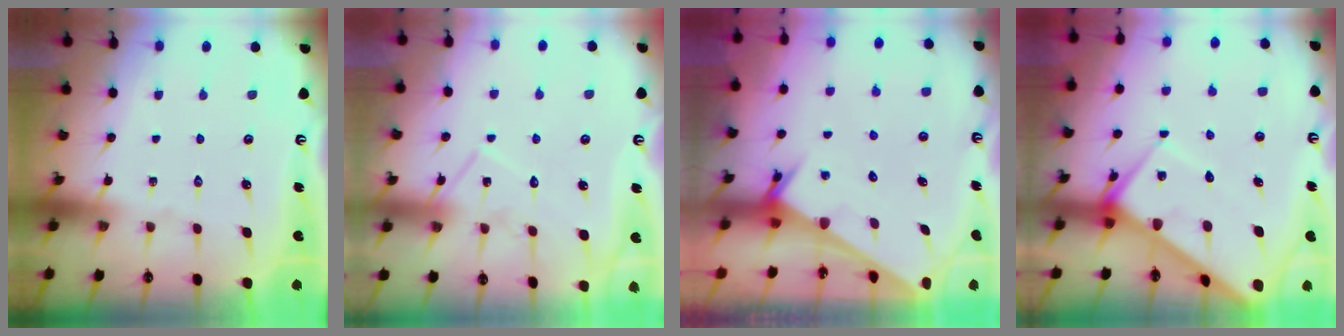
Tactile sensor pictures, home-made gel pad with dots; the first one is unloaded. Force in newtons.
{"total": 10.8, "press": 10.8, "slide": 0.6}
{"total": 2.5, "press": 2.5, "slide": 0.1}
{"total": 9.4, "press": 9.3, "slide": 1.0}